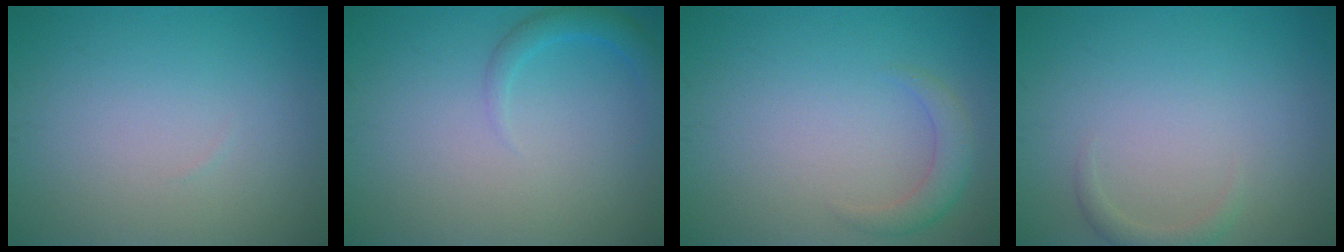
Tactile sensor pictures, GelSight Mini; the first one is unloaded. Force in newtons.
{"total": 1.8, "press": 1.8, "slide": 0.2}
{"total": 2.1, "press": 2.1, "slide": 0.2}
{"total": 1.2, "press": 1.2, "slide": 0.2}